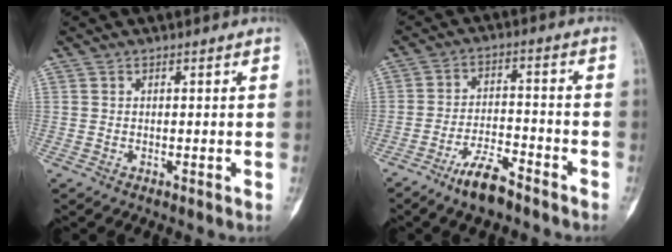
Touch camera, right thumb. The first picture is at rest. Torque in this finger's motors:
{"motor_torque": [0.64, 0.13, 0.32, -0.44, 0.11]}